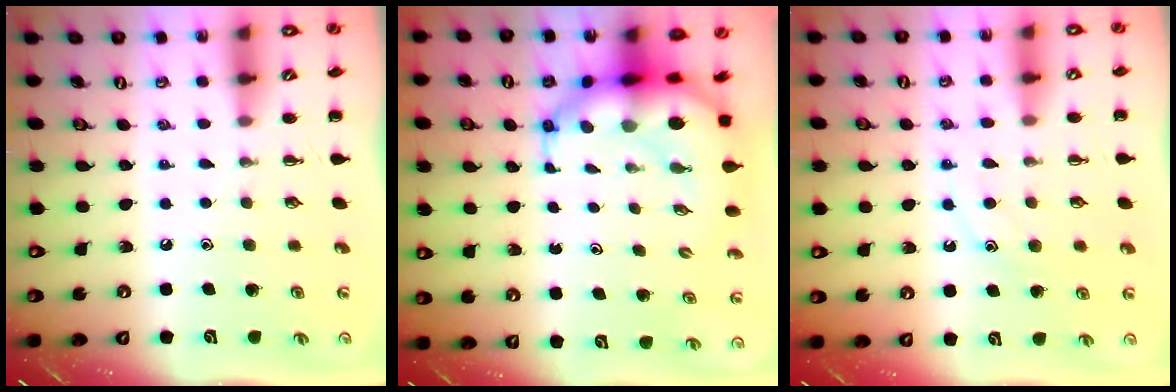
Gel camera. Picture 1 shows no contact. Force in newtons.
{"total": 8.7, "press": 8.4, "slide": 2.3}
{"total": 10.6, "press": 10.5, "slide": 0.7}